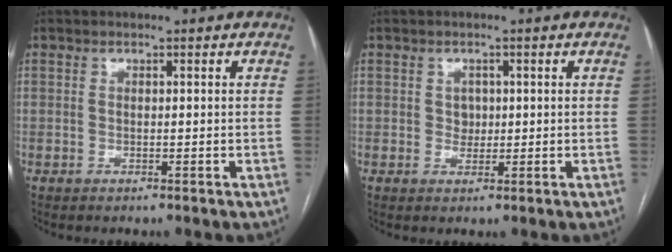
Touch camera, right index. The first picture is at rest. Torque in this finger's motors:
{"motor_torque": [-0.11, 0.05, 0.02, 0.00]}